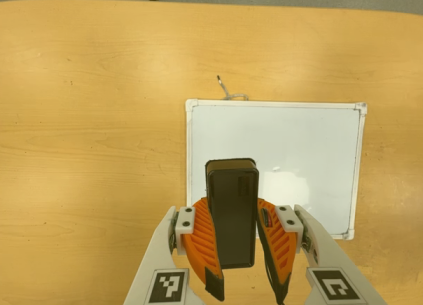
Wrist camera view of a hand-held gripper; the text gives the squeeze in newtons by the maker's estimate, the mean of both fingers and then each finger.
{"total": 8.7, "left": 7.7, "right": 9.6}